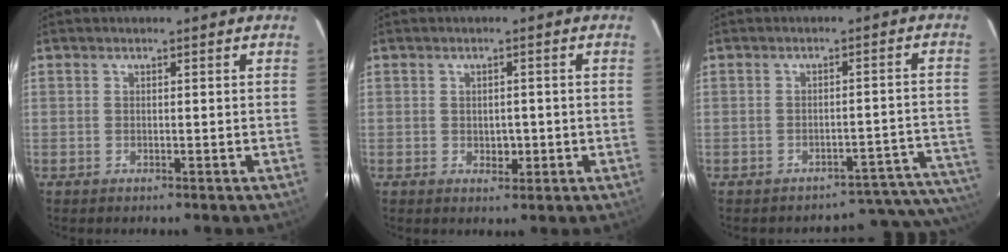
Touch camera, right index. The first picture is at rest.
{"total": 2.4, "force": [-0.4, 1.7, 1.7], "torque": [-0.020, 0.001, 0.000]}
{"total": 12.2, "force": [-11.8, 2.1, 2.4], "torque": [0.014, 0.039, -0.125]}